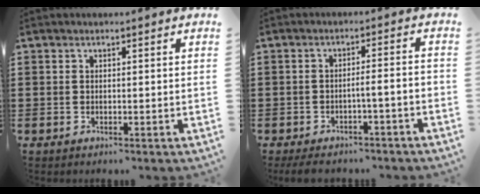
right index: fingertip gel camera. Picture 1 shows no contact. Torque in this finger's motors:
{"motor_torque": [0.08, -0.06, 0.19, 0.06]}